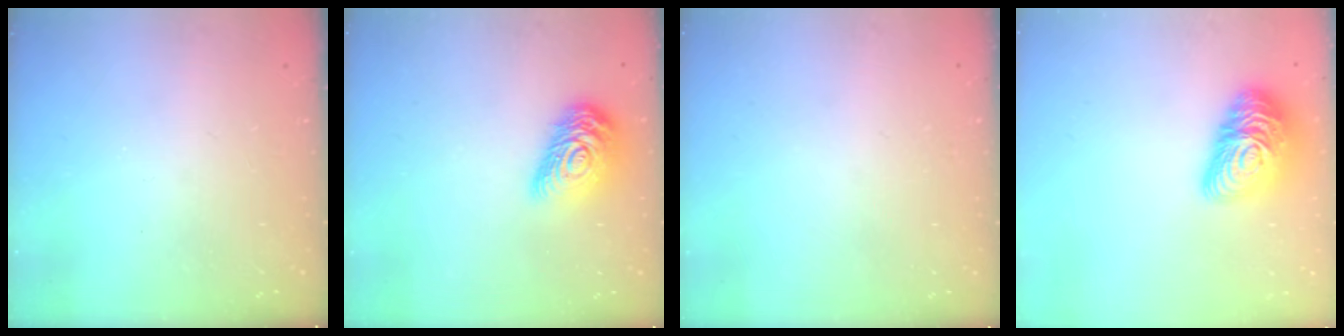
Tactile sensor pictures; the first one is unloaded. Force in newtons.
{"total": 13.8, "press": 13.8, "slide": 0.7}
{"total": 0.0}
{"total": 16.4, "press": 16.4, "slide": 0.9}